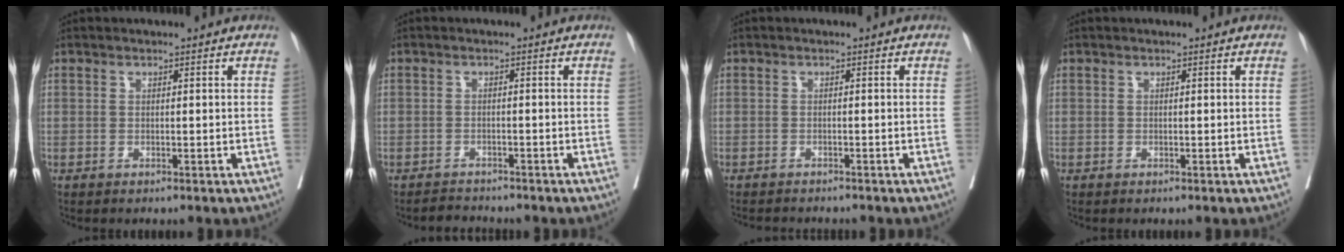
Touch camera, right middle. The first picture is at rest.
{"total": 1.8, "force": [-1.7, 0.2, -0.4], "torque": [0.000, -0.010, -0.029]}
{"total": 4.3, "force": [-4.1, 0.6, 1.3], "torque": [-0.019, -0.008, -0.056]}
{"total": 0.0}